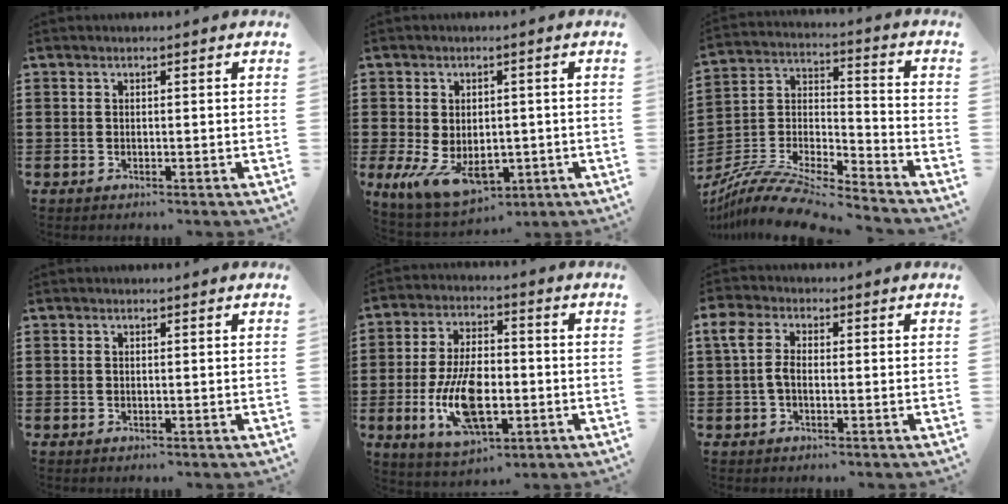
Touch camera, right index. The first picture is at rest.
{"total": 7.3, "force": [-2.5, 4.4, 5.2], "torque": [-0.117, -0.001, -0.044]}
{"total": 10.9, "force": [-9.8, 2.1, 4.3], "torque": [-0.087, 0.021, -0.197]}
{"total": 0.0}
{"total": 12.2, "force": [-2.9, 5.9, 10.2], "torque": [-0.212, -0.009, -0.052]}
{"total": 4.1, "force": [-0.2, 2.7, 3.1], "torque": [-0.085, 0.001, -0.013]}